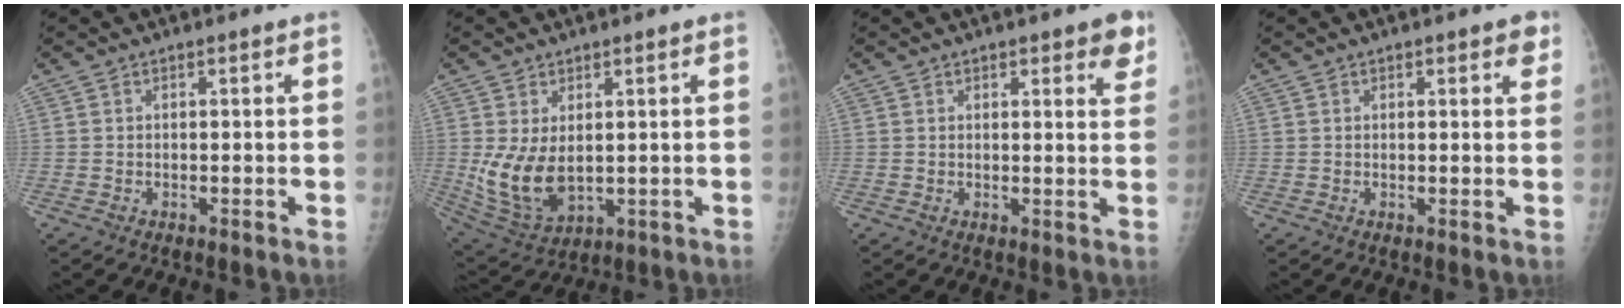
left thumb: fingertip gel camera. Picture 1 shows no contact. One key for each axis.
{"total": 10.1, "fx": 0.6, "fy": 6.4, "fz": 7.8, "tx": -0.144, "ty": -0.018, "tz": 0.034}
{"total": 4.6, "fx": 2.8, "fy": 2.2, "fz": 3.0, "tx": -0.006, "ty": -0.013, "tz": 0.028}
{"total": 2.7, "fx": 1.5, "fy": 1.5, "fz": 1.7, "tx": 0.002, "ty": -0.004, "tz": 0.014}